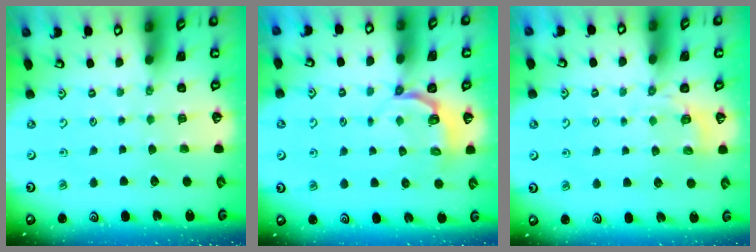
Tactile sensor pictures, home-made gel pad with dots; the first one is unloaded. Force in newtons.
{"total": 4.7, "press": 4.2, "slide": 2.3}
{"total": 2.8, "press": 2.2, "slide": 1.8}